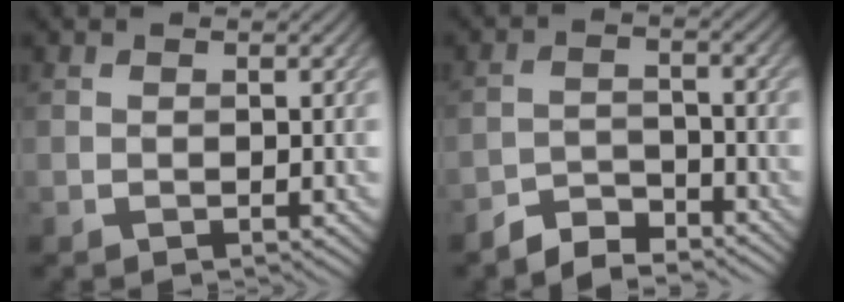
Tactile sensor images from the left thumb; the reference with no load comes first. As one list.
[{"total": 4.1, "force": [-3.8, 1.0, 1.1], "torque": [-0.019, 0.003, -0.076]}]